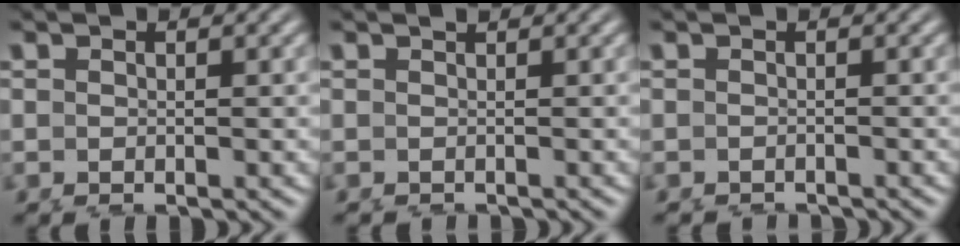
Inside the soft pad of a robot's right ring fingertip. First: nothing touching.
{"total": 0.9, "force": [-0.8, -0.2, -0.3], "torque": [0.005, -0.015, -0.001]}
{"total": 2.0, "force": [-2.0, -0.3, -0.4], "torque": [0.006, -0.017, -0.024]}